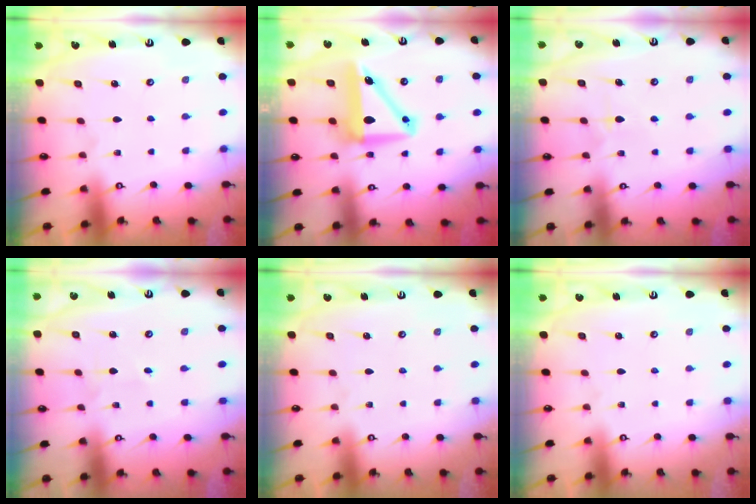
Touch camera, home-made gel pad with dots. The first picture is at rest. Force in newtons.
{"total": 10.4, "press": 10.1, "slide": 2.5}
{"total": 5.5, "press": 5.5, "slide": 0.3}
{"total": 1.5, "press": 1.5, "slide": 0.1}
{"total": 0.0}
{"total": 0.0}